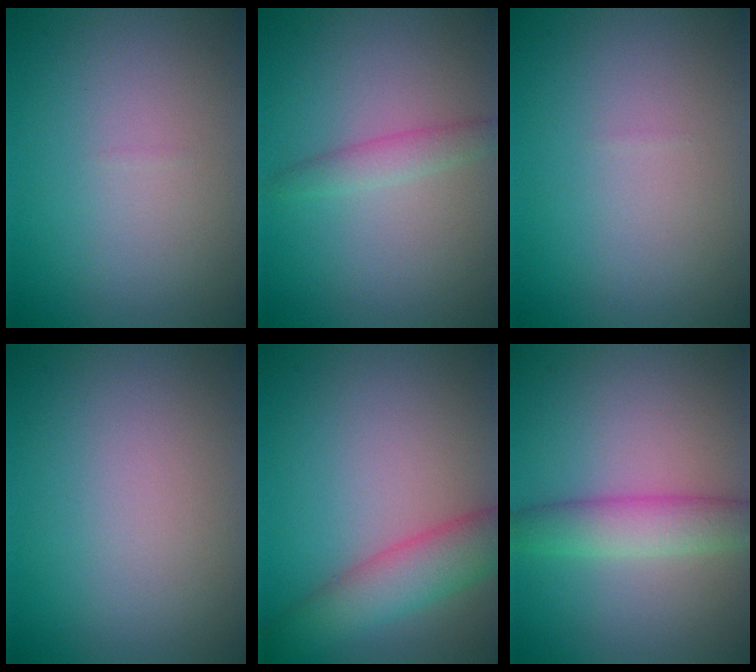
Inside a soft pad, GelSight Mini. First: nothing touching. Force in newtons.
{"total": 1.7, "press": 1.7, "slide": 0.0}
{"total": 0.0}
{"total": 0.0}
{"total": 5.1, "press": 5.1, "slide": 0.3}
{"total": 3.6, "press": 3.6, "slide": 0.1}